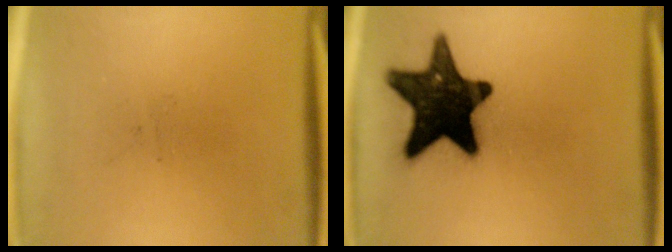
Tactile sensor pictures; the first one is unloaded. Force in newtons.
{"total": 18.2}